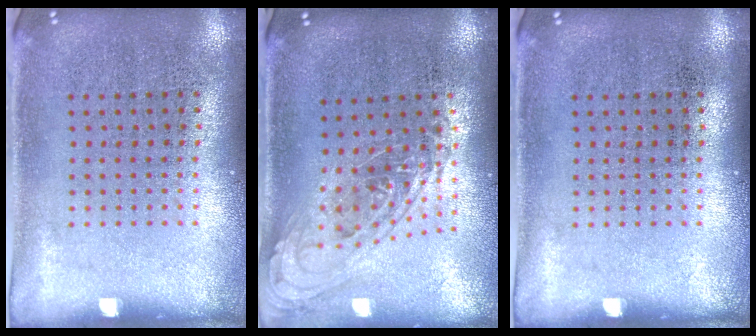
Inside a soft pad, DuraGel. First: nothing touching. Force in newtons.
{"total": 1.1, "press": 1.0, "slide": 0.4}
{"total": 0.0}